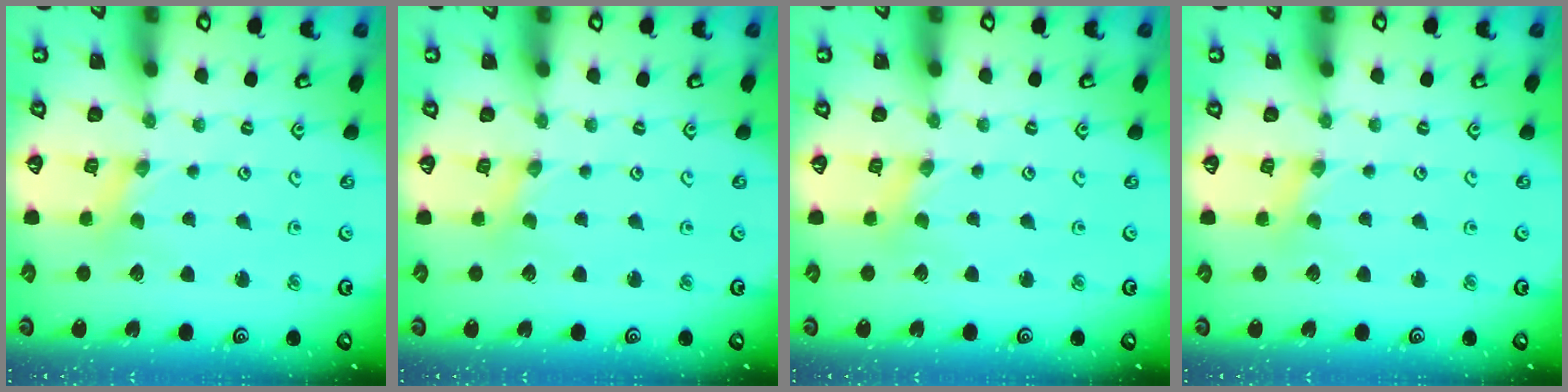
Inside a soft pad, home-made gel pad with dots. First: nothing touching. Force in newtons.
{"total": 0.0}
{"total": 0.0}
{"total": 0.7, "press": 0.7, "slide": 0.1}